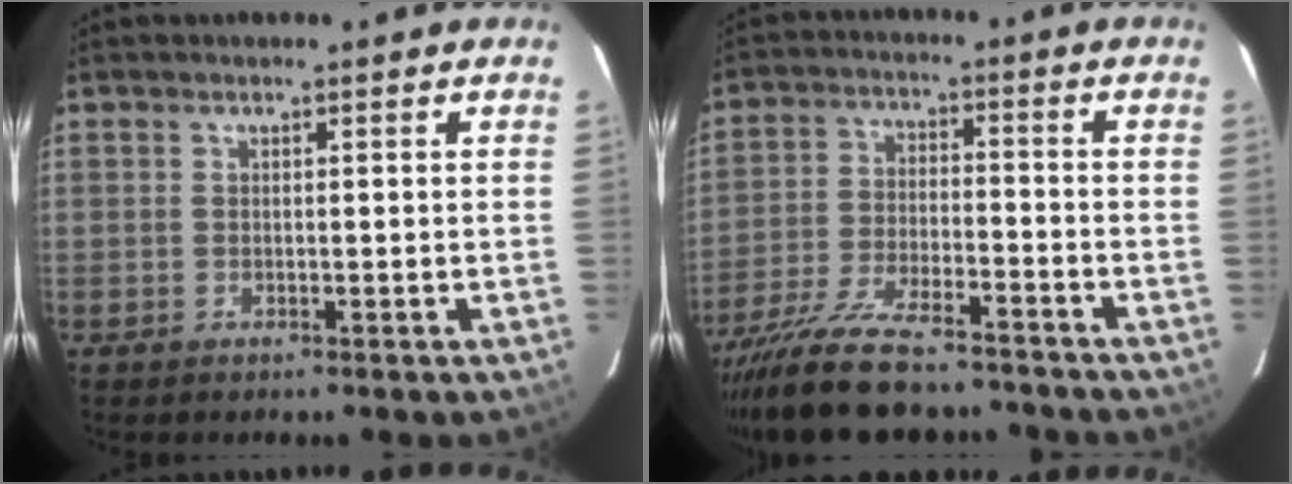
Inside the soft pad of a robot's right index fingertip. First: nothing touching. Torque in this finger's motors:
{"motor_torque": [1.14, -1.00, 0.76, 0.21]}